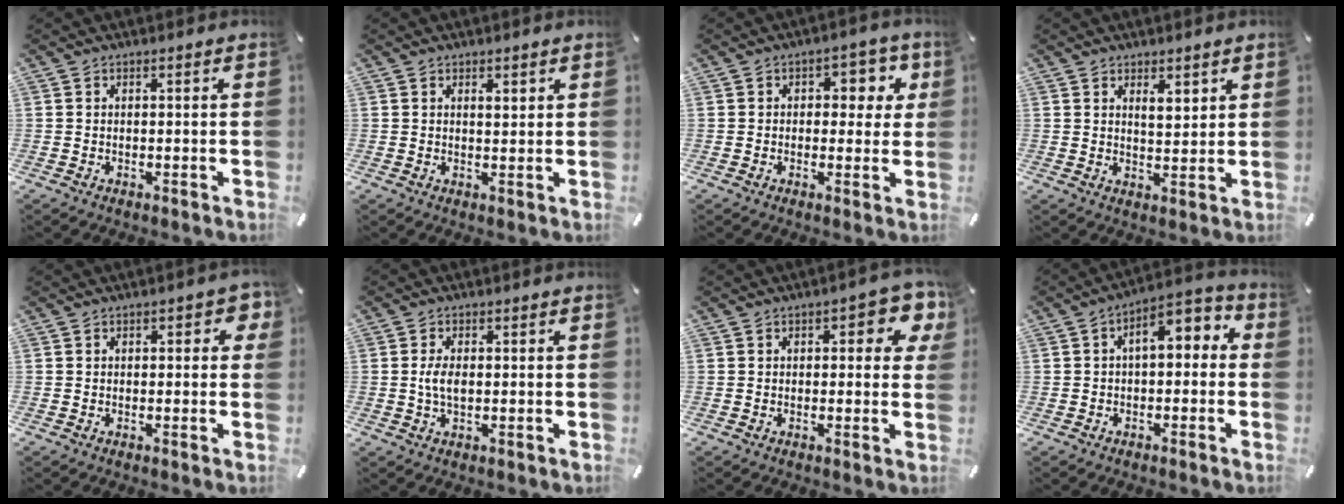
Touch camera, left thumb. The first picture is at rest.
{"total": 1.8, "force": [1.0, 0.8, 1.2], "torque": [-0.018, -0.002, 0.016]}
{"total": 6.9, "force": [1.6, 4.7, 4.8], "torque": [-0.046, -0.003, 0.016]}
{"total": 4.1, "force": [2.8, 1.9, 2.3], "torque": [-0.018, -0.018, 0.044]}
{"total": 3.3, "force": [0.5, 1.7, 2.7], "torque": [-0.031, 0.002, 0.001]}
{"total": 3.4, "force": [0.1, 1.9, 2.9], "torque": [-0.080, -0.003, -0.006]}
{"total": 6.6, "force": [2.3, 3.1, 5.4], "torque": [-0.067, -0.005, 0.031]}
{"total": 7.4, "force": [1.2, 4.3, 5.9], "torque": [-0.084, -0.006, 0.012]}